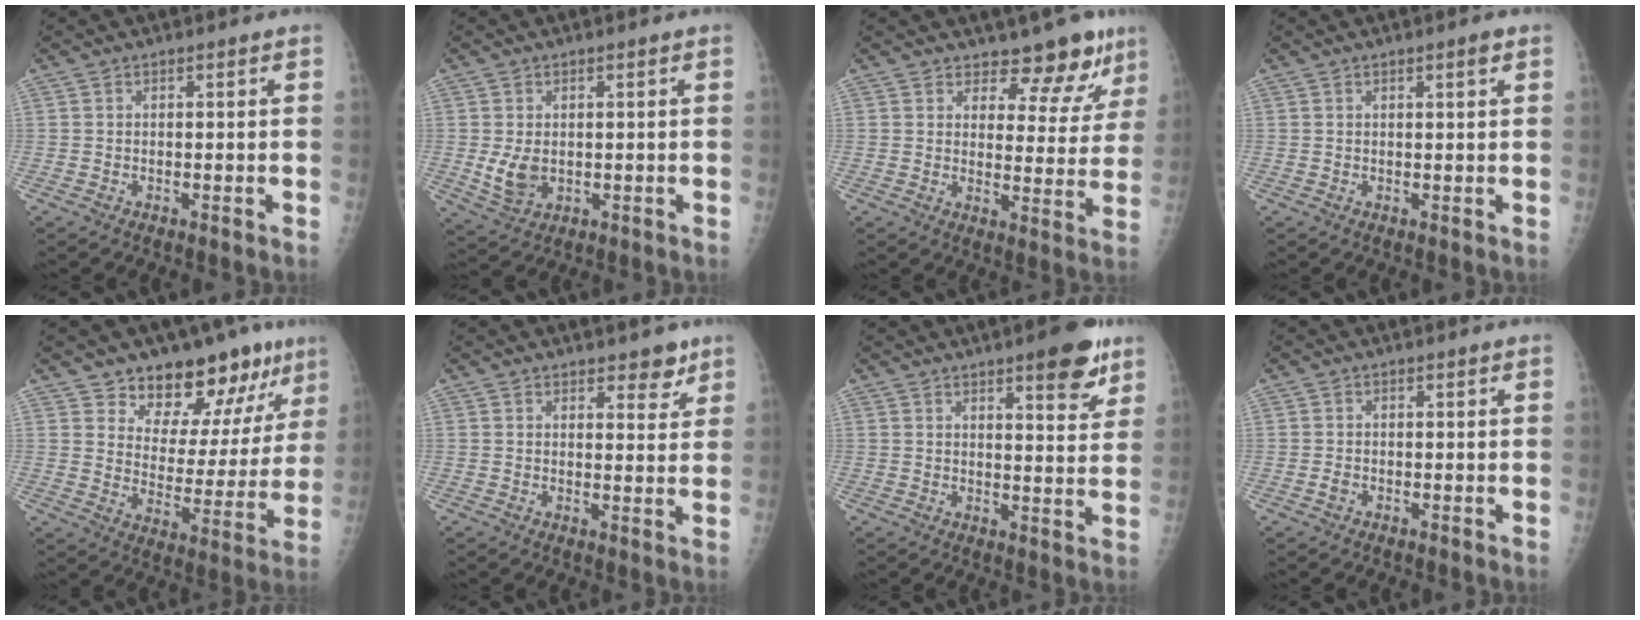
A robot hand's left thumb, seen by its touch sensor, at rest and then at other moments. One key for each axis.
{"total": 5.1, "fx": 0.1, "fy": 3.6, "fz": 3.6, "tx": -0.059, "ty": -0.012, "tz": 0.014}
{"total": 9.6, "fx": 7.9, "fy": 4.5, "fz": 3.1, "tx": -0.003, "ty": -0.060, "tz": 0.095}
{"total": 1.4, "fx": 0.8, "fy": 0.1, "fz": 1.1, "tx": -0.017, "ty": -0.004, "tz": 0.013}
{"total": 16.2, "fx": 11.6, "fy": 7.8, "fz": 8.3, "tx": -0.054, "ty": -0.077, "tz": 0.171}
{"total": 4.2, "fx": 3.1, "fy": 2.0, "fz": 2.0, "tx": 0.000, "ty": -0.019, "tz": 0.041}
{"total": 9.6, "fx": 5.9, "fy": 2.7, "fz": 7.0, "tx": -0.069, "ty": -0.030, "tz": 0.075}
{"total": 0.9, "fx": -0.3, "fy": 0.7, "fz": 0.6, "tx": -0.011, "ty": 0.000, "tz": -0.005}